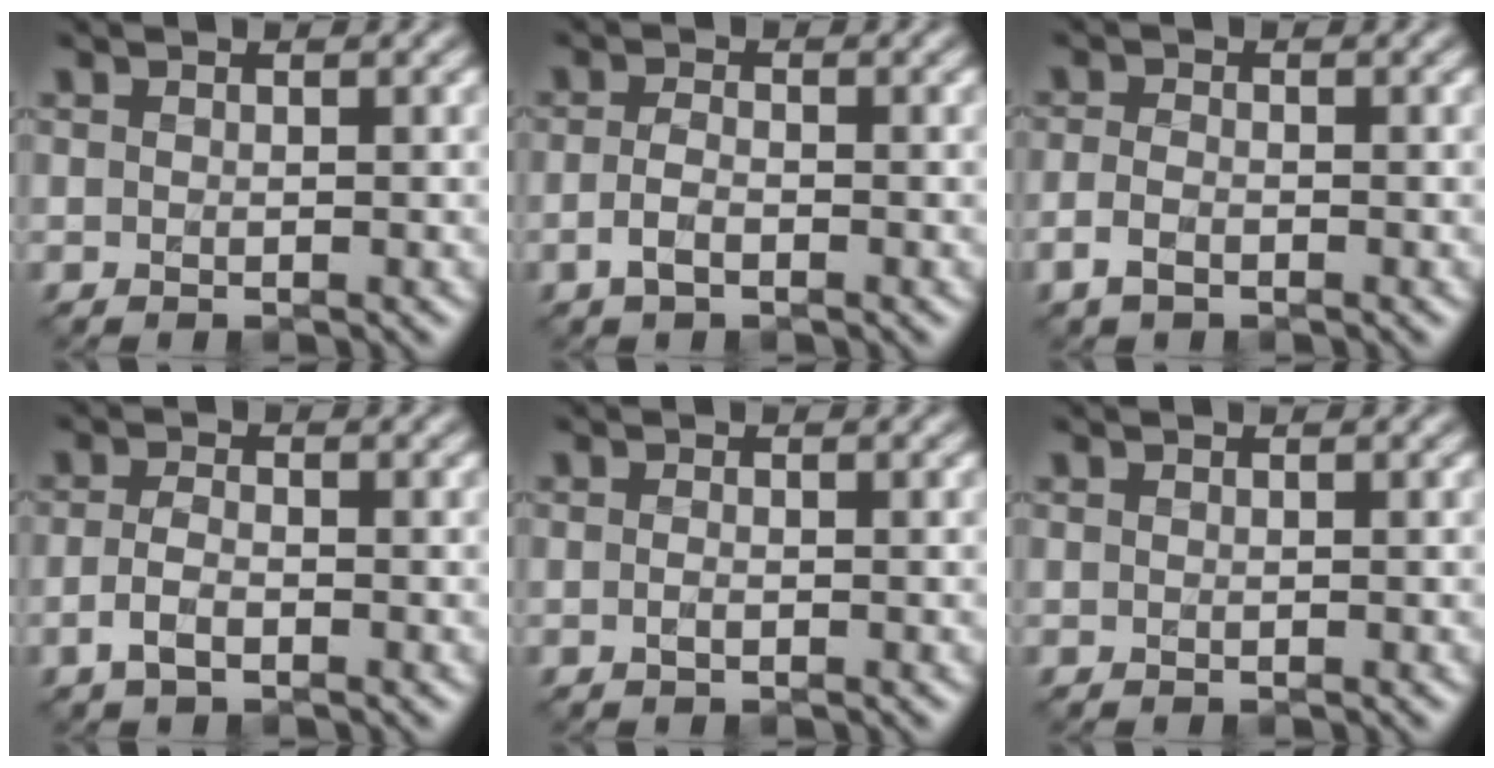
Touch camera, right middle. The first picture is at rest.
{"total": 1.8, "force": [-0.8, 0.8, 1.4], "torque": [-0.031, 0.000, -0.019]}
{"total": 1.8, "force": [-0.9, 0.9, 1.2], "torque": [-0.027, -0.002, -0.023]}
{"total": 2.1, "force": [-0.9, 0.9, 1.6], "torque": [-0.035, 0.001, -0.022]}
{"total": 0.7, "force": [-0.3, 0.2, 0.6], "torque": [-0.013, -0.002, -0.005]}
{"total": 0.0}